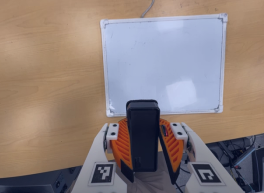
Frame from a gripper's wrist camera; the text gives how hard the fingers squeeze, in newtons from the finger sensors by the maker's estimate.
{"total": 10.8, "left": 9.9, "right": 11.8}